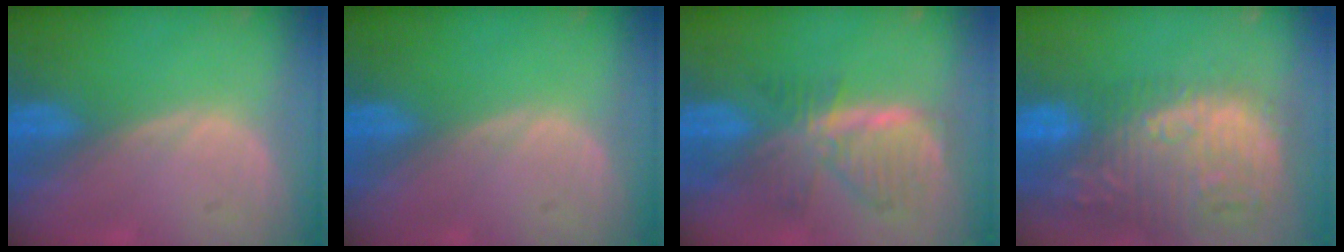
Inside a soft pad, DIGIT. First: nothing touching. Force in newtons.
{"total": 0.0}
{"total": 7.7, "press": 7.0, "slide": 3.3}
{"total": 15.6, "press": 13.1, "slide": 8.5}